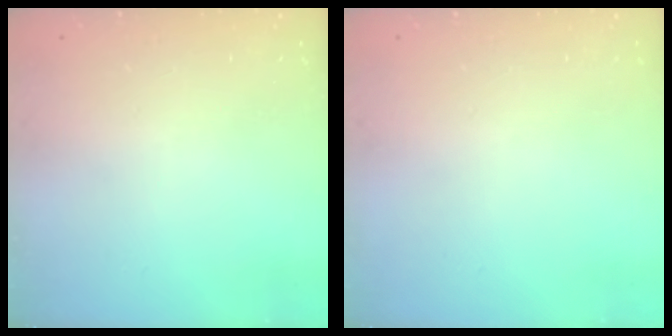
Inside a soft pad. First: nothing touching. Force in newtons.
{"total": 0.0}